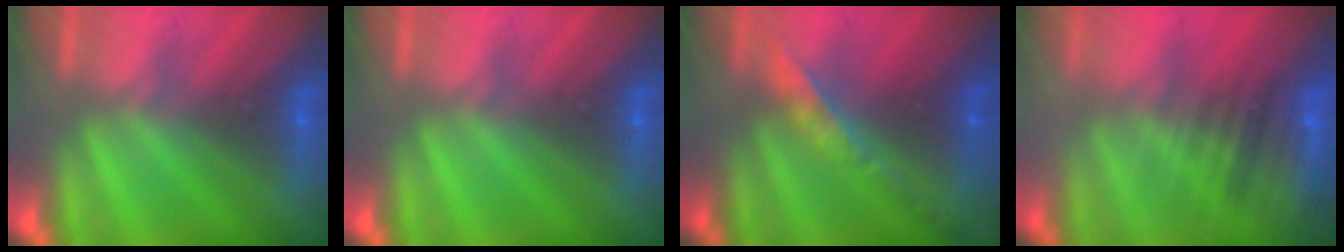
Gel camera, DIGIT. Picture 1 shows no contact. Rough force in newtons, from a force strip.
{"total": 0.0}
{"total": 2.4}
{"total": 4.6}